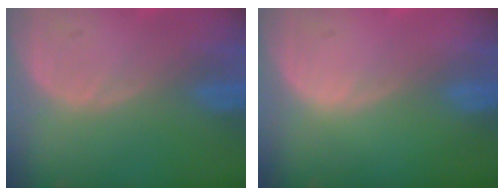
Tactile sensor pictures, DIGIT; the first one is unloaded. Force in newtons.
{"total": 0.0}